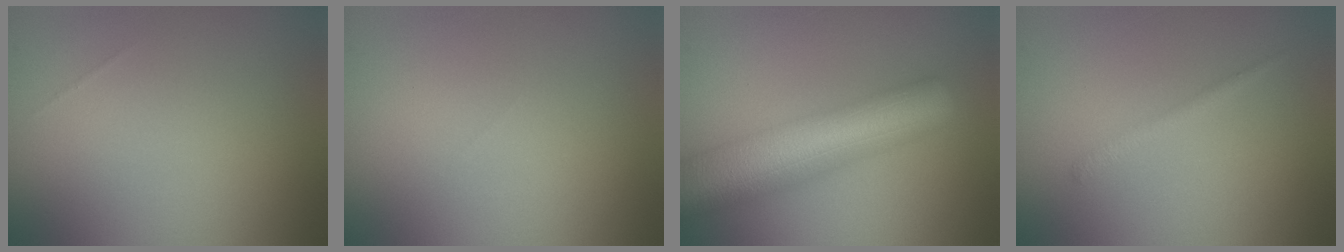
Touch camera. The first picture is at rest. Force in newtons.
{"total": 0.0}
{"total": 11.1, "press": 11.1, "slide": 0.5}
{"total": 1.2, "press": 1.2, "slide": 0.0}